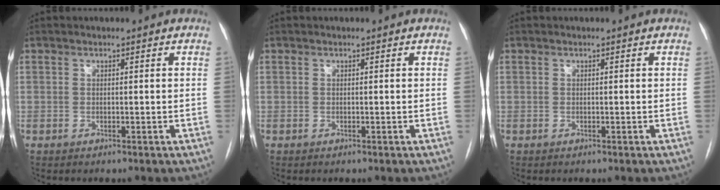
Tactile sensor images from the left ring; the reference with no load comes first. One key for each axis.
{"total": 0.0}
{"total": 0.0}